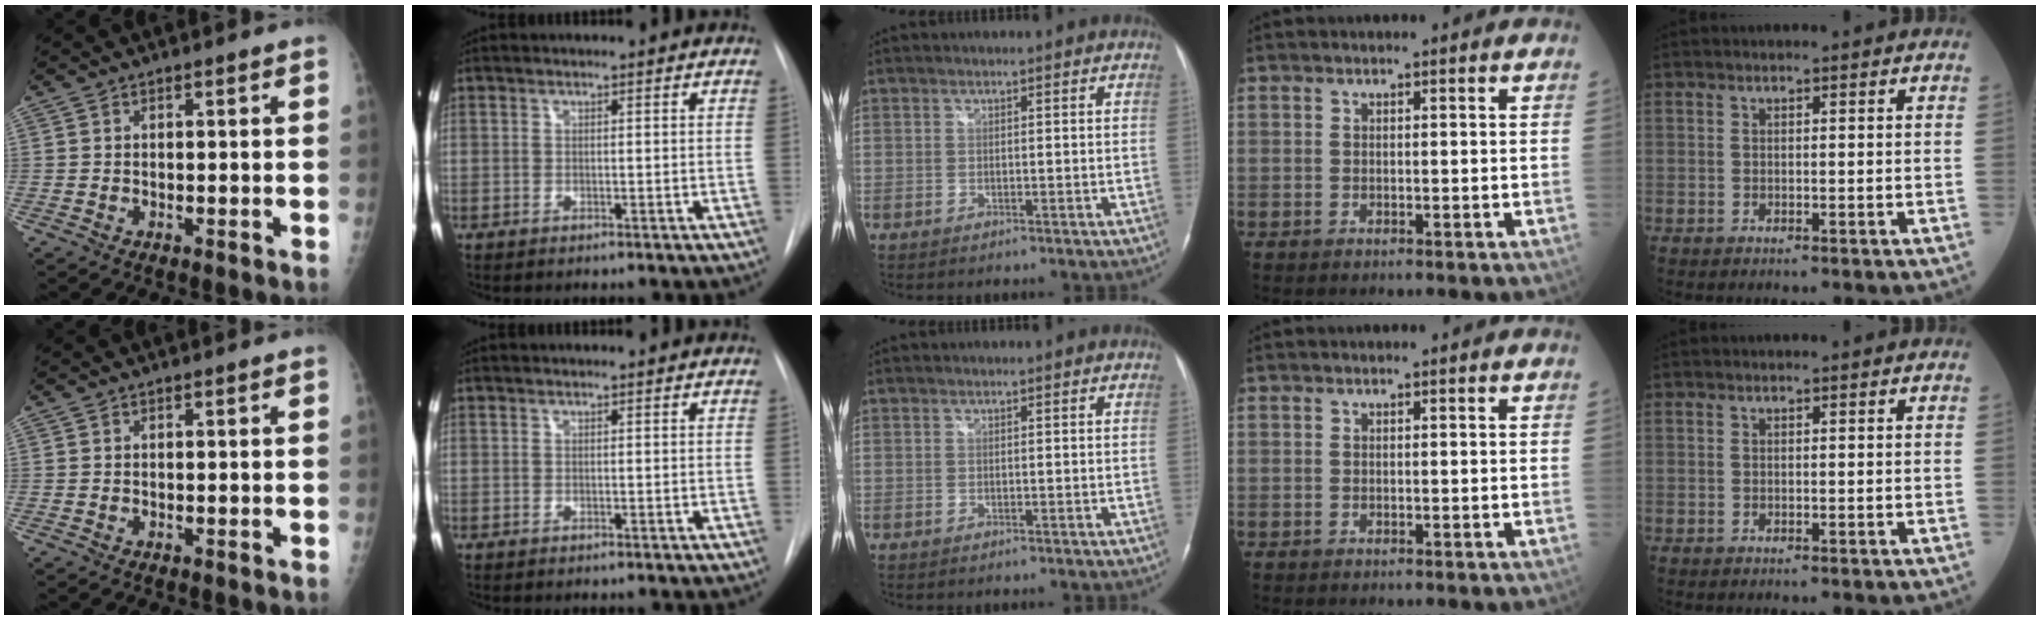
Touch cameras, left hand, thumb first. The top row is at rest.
{}